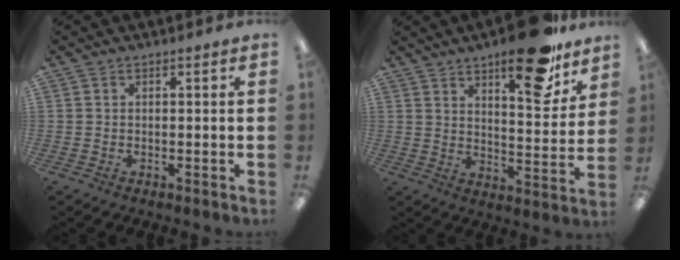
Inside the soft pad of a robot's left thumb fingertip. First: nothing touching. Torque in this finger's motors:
{"motor_torque": [0.25, 0.35, 1.54, -1.24, 0.10]}